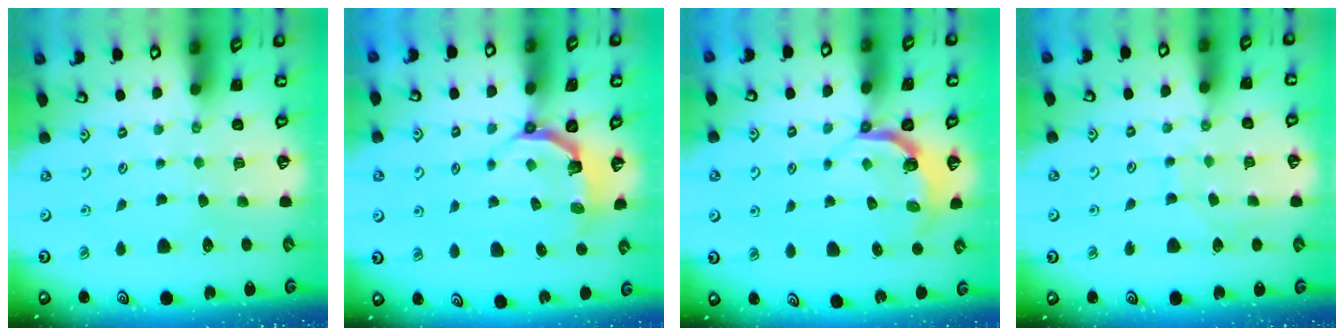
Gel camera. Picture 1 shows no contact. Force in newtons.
{"total": 5.1, "press": 3.6, "slide": 3.6}
{"total": 4.6, "press": 3.1, "slide": 3.3}
{"total": 6.3, "press": 6.3, "slide": 0.1}